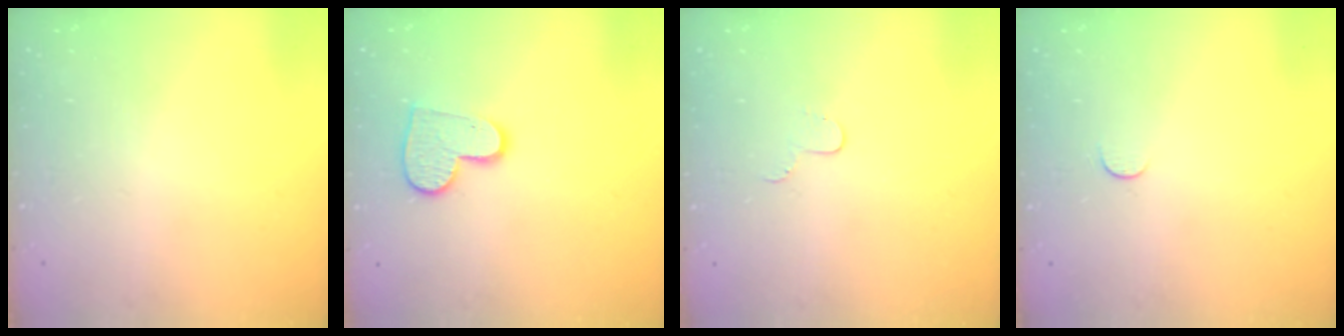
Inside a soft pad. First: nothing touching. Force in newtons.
{"total": 10.1, "press": 10.0, "slide": 0.6}
{"total": 3.5, "press": 3.5, "slide": 0.4}
{"total": 3.1, "press": 3.1, "slide": 0.4}